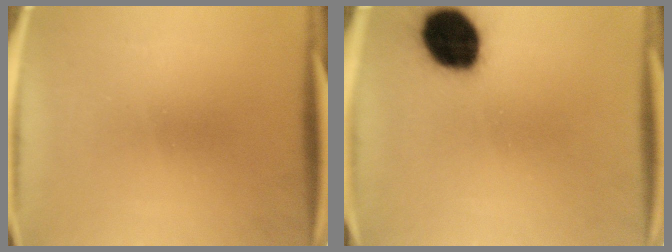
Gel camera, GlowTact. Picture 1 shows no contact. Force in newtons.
{"total": 15.8}